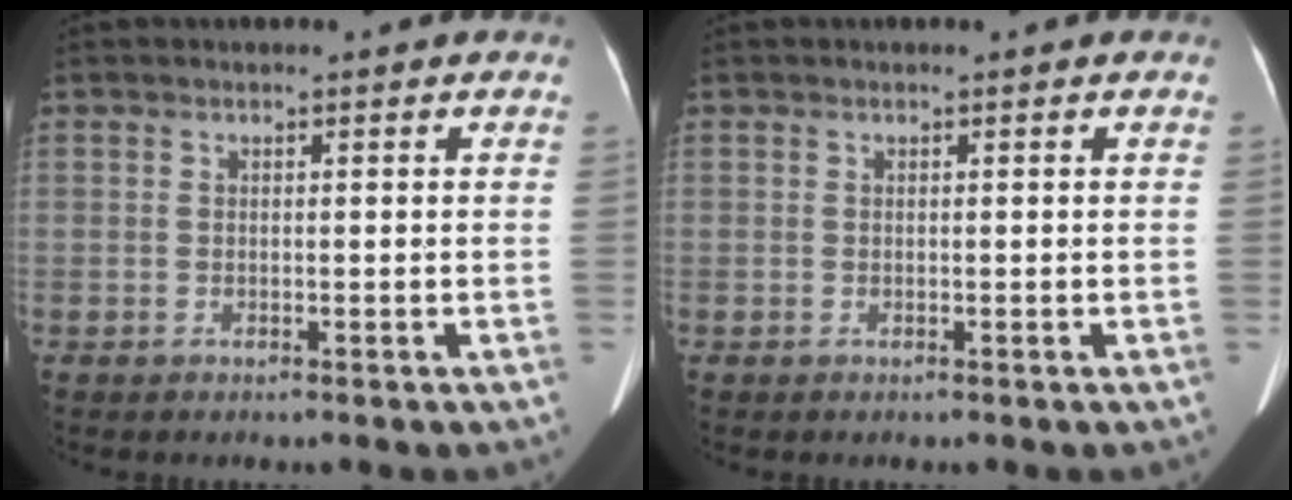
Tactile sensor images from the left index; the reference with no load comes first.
{"total": 0.0}